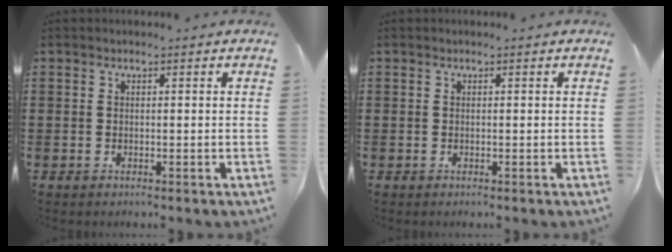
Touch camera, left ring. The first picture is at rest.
{"total": 0.0}